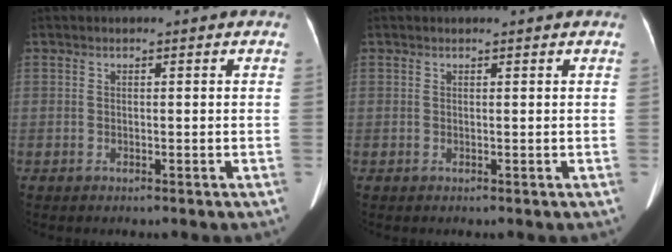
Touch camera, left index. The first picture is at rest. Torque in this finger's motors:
{"motor_torque": [-0.21, 0.23, -0.32, -0.04]}